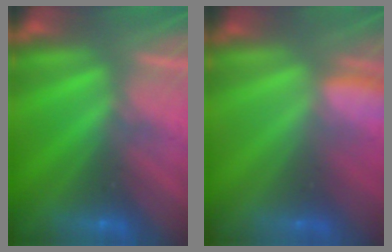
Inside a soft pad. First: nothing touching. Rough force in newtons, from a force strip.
{"total": 3.1}